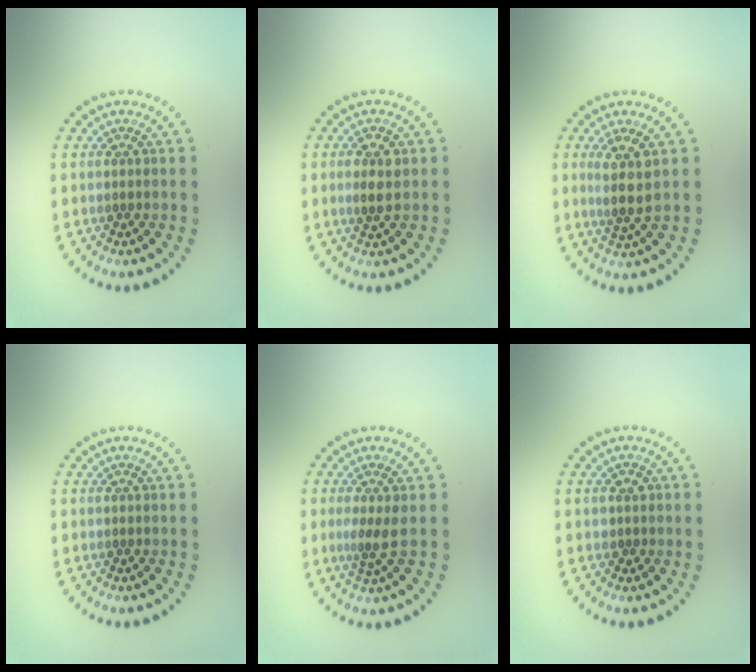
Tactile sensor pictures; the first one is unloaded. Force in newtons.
{"total": 2.1, "press": 2.1, "slide": 0.5}
{"total": 2.8, "press": 2.3, "slide": 1.6}
{"total": 0.0}
{"total": 2.1, "press": 1.6, "slide": 1.5}
{"total": 1.2, "press": 1.1, "slide": 0.6}